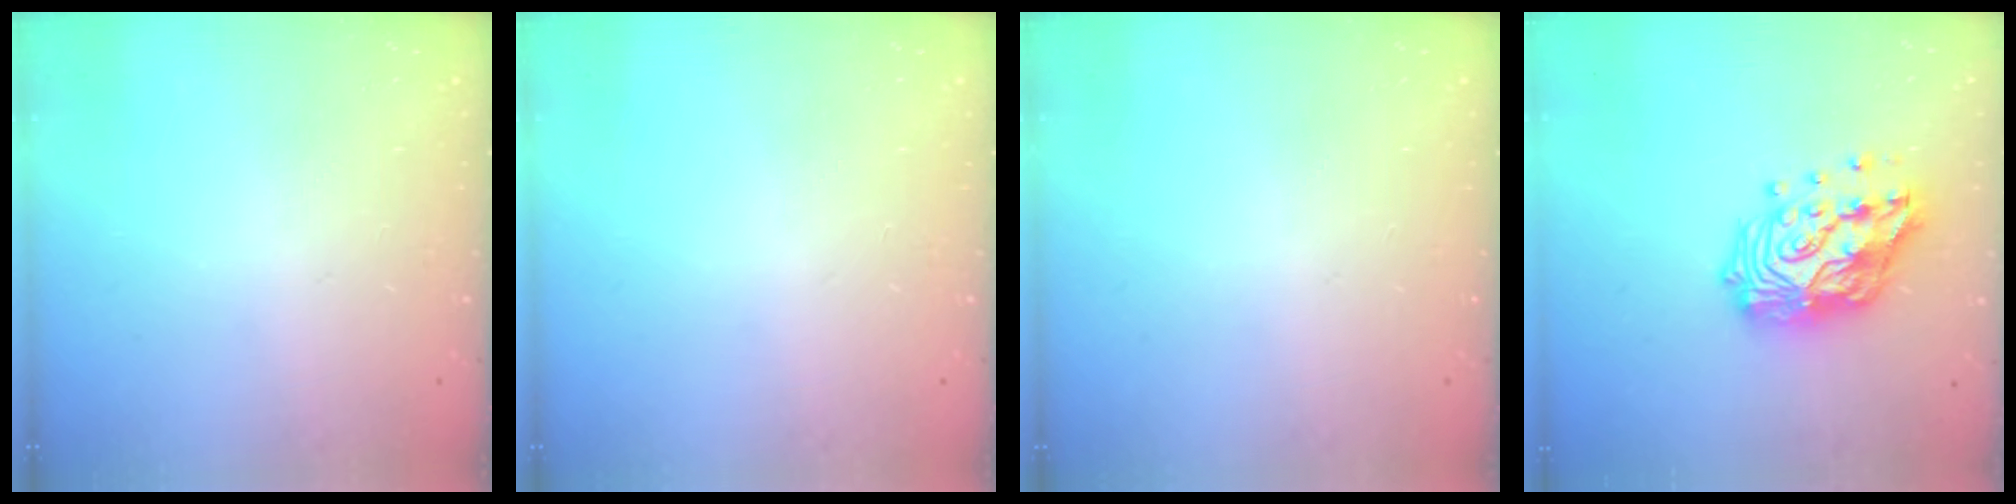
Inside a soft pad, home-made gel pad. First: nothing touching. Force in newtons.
{"total": 0.0}
{"total": 0.0}
{"total": 18.5, "press": 18.4, "slide": 2.2}